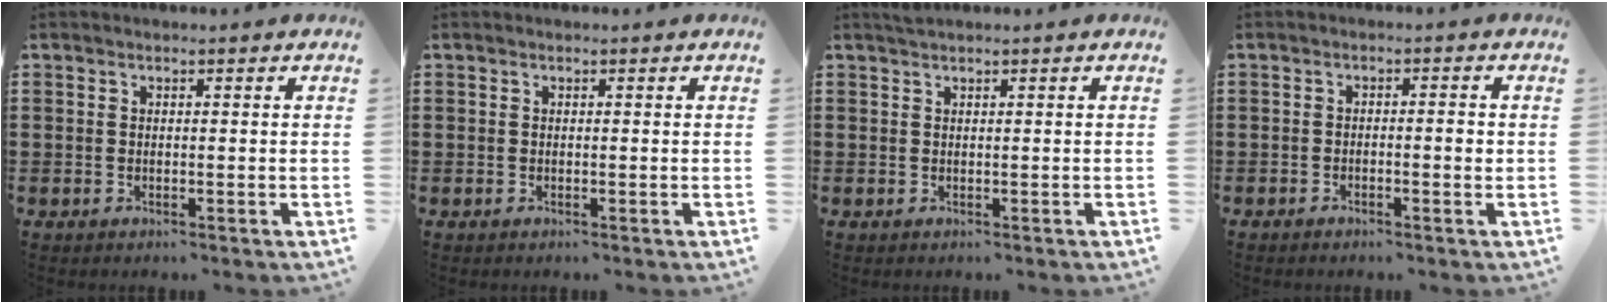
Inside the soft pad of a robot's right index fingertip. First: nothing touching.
{"total": 0.0}
{"total": 0.5, "force": [0.5, 0.0, 0.2], "torque": [-0.005, 0.000, 0.010]}
{"total": 1.7, "force": [-0.5, 0.1, 1.6], "torque": [-0.028, -0.004, -0.009]}